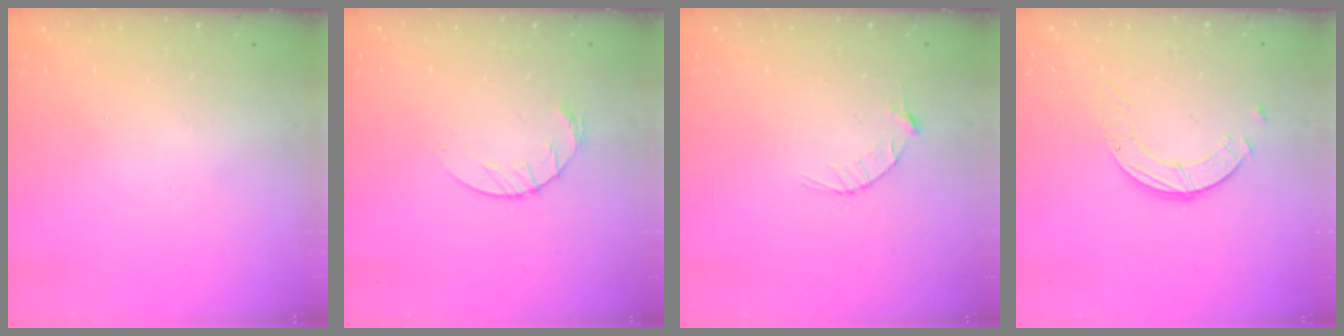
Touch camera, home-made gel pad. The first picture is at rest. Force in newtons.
{"total": 6.0, "press": 6.0, "slide": 0.8}
{"total": 2.9, "press": 2.9, "slide": 0.4}
{"total": 3.7, "press": 3.6, "slide": 0.4}